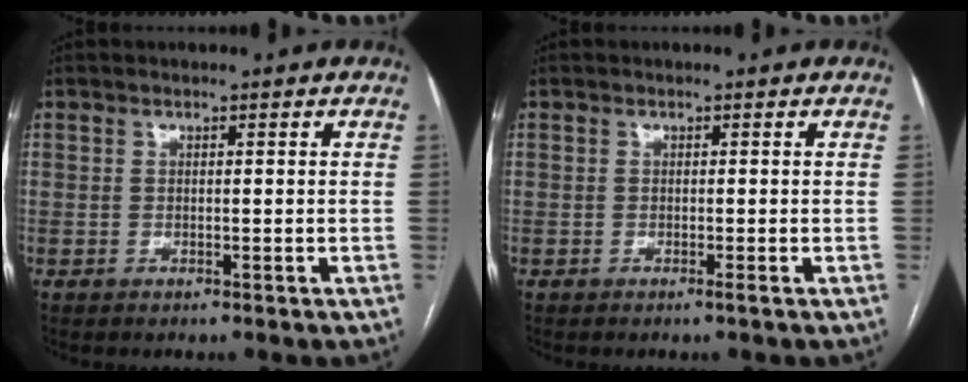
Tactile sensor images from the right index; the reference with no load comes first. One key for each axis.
{"total": 0.6, "fx": -0.3, "fy": -0.2, "fz": 0.4, "tx": -0.005, "ty": 0.000, "tz": -0.008}